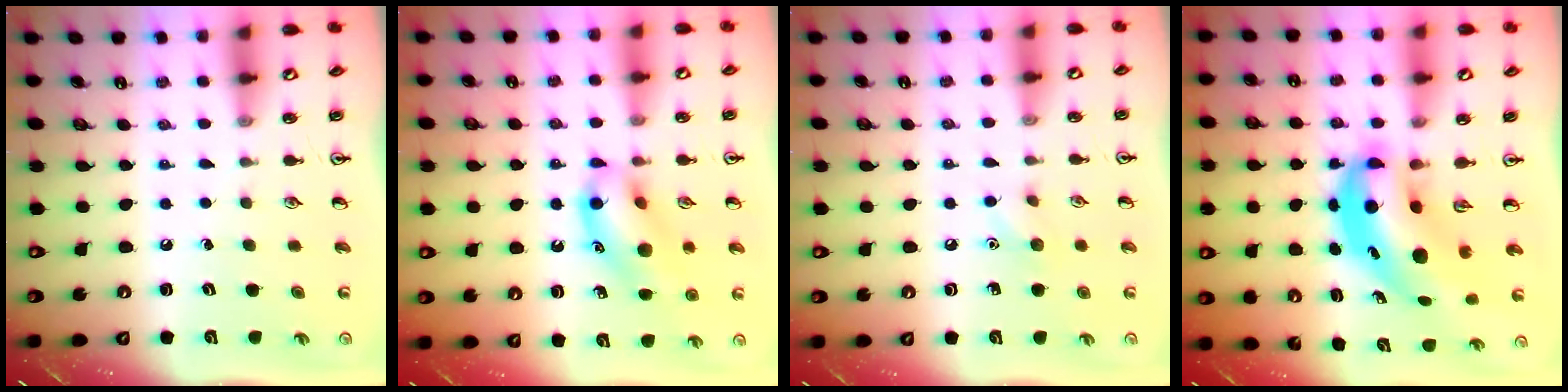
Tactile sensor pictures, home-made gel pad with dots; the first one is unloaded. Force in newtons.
{"total": 14.1, "press": 13.7, "slide": 3.0}
{"total": 5.8, "press": 5.4, "slide": 1.9}
{"total": 9.0, "press": 8.7, "slide": 2.3}